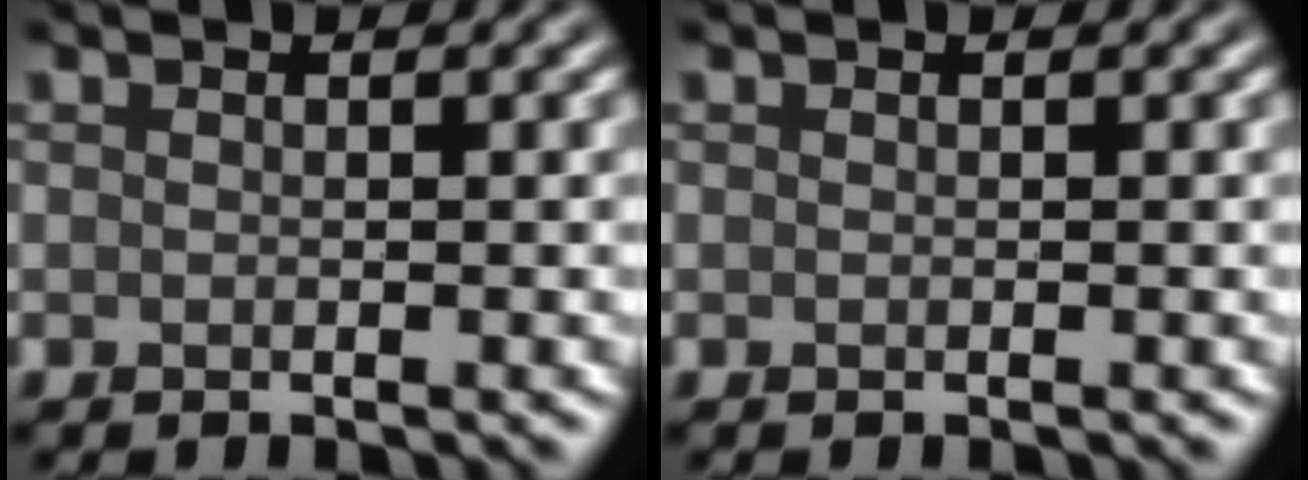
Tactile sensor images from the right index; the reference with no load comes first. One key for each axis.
{"total": 0.0}